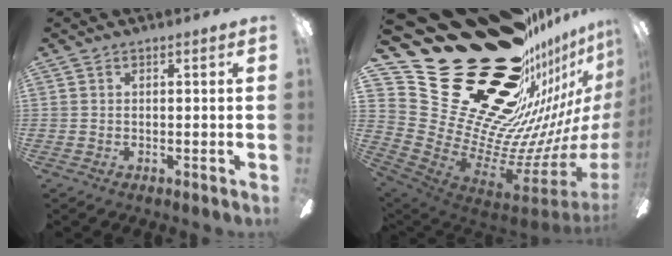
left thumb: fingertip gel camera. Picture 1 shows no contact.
{"total": 39.4, "force": [25.2, 20.0, 22.8], "torque": [-0.251, -0.270, 0.544]}